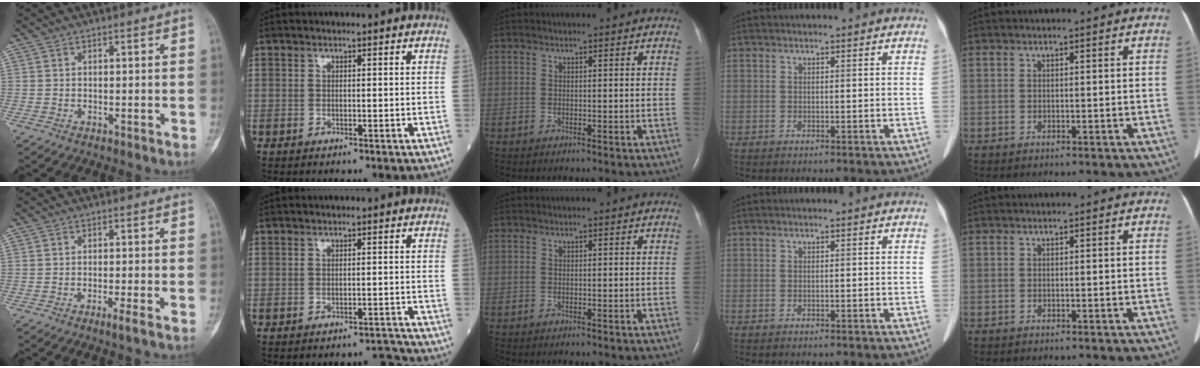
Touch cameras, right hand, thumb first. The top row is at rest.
{"thumb": {"total": 1.5, "force": [-0.8, -0.2, 1.3], "torque": [-0.030, -0.005, -0.018]}, "index": {"total": 1.6, "force": [-1.5, -0.1, -0.4], "torque": [0.013, -0.006, -0.016]}}